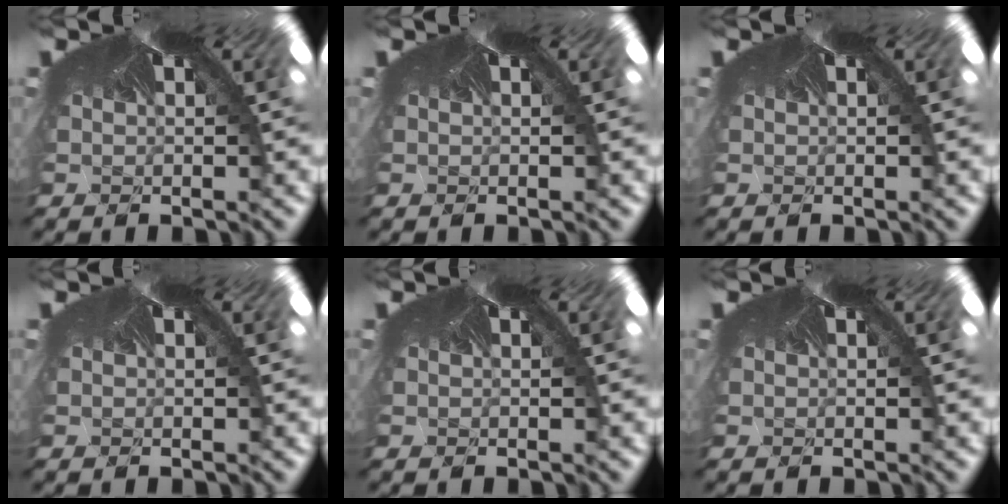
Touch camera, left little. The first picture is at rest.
{"total": 0.0}
{"total": 0.0}
{"total": 0.0}
{"total": 0.0}
{"total": 0.0}